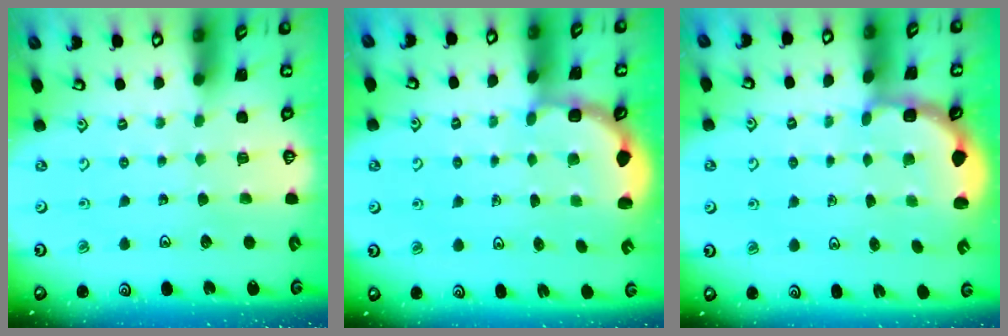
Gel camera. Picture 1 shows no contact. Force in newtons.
{"total": 2.9, "press": 2.3, "slide": 1.8}
{"total": 2.8, "press": 2.5, "slide": 1.4}